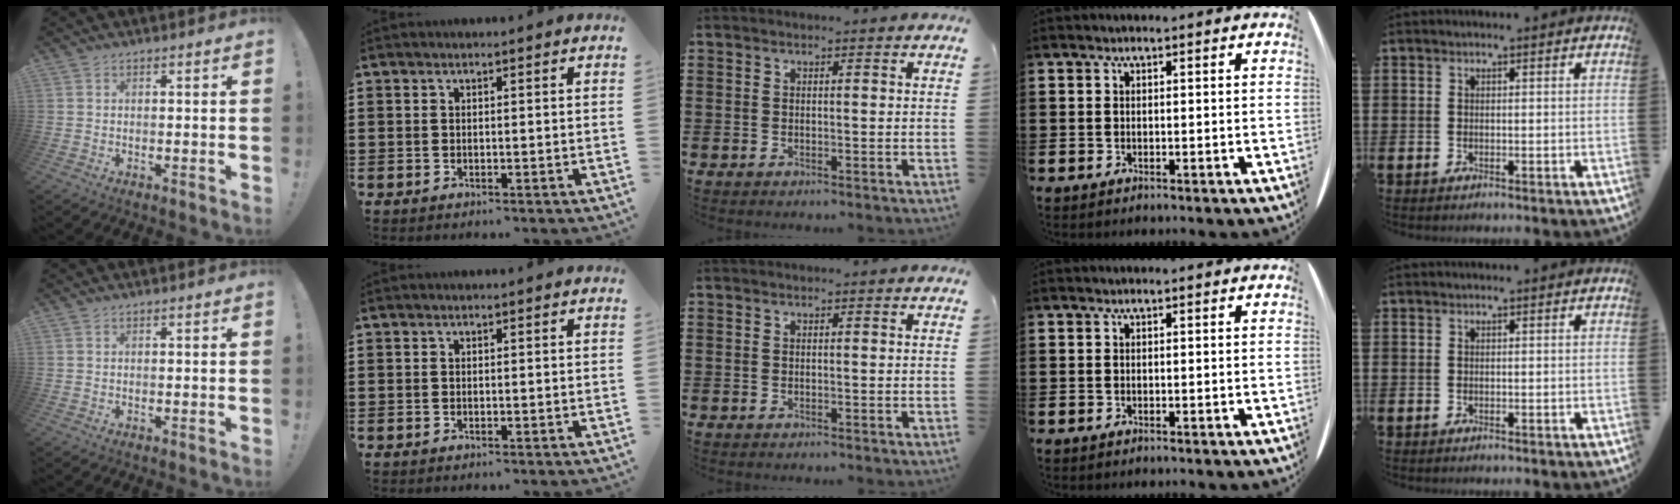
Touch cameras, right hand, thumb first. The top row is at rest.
{}